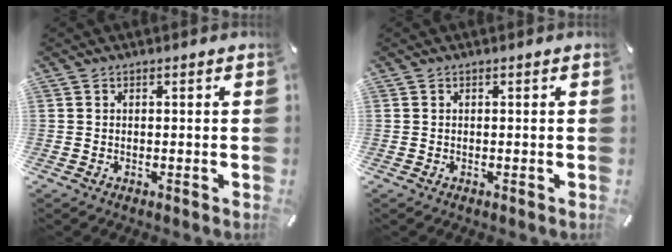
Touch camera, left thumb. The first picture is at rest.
{"total": 0.0}